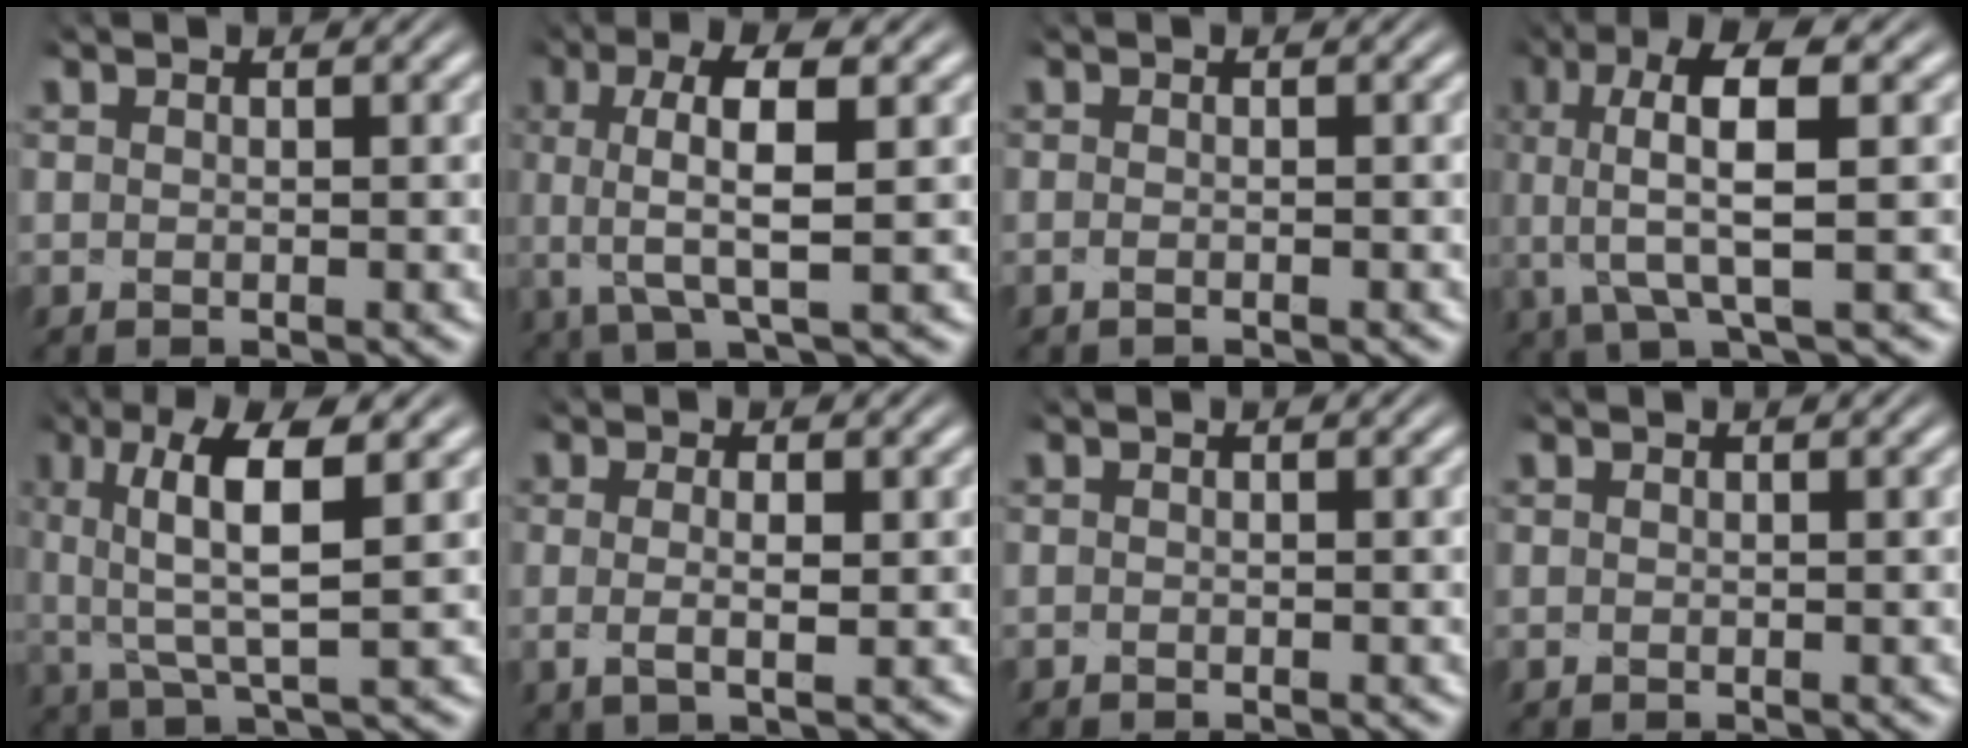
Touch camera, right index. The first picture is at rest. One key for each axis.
{"total": 6.2, "fx": -0.2, "fy": 2.5, "fz": 5.7, "tx": -0.126, "ty": -0.010, "tz": -0.001}
{"total": 0.9, "fx": -0.8, "fy": 0.1, "fz": 0.2, "tx": -0.012, "ty": 0.001, "tz": -0.017}
{"total": 7.5, "fx": 0.7, "fy": 3.3, "fz": 6.7, "tx": -0.153, "ty": -0.009, "tz": 0.011}
{"total": 7.0, "fx": 0.9, "fy": 2.9, "fz": 6.3, "tx": -0.118, "ty": 0.003, "tz": 0.015}
{"total": 2.5, "fx": -0.6, "fy": 0.7, "fz": 2.3, "tx": -0.051, "ty": -0.012, "tz": -0.008}
{"total": 0.6, "fx": -0.5, "fy": 0.2, "fz": -0.2, "tx": -0.004, "ty": -0.003, "tz": -0.008}
{"total": 0.0}